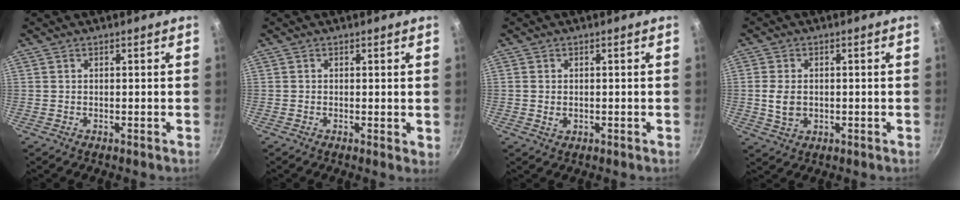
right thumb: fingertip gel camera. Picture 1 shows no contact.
{"total": 1.3, "force": [0.1, 0.6, 1.1], "torque": [-0.014, -0.004, -0.002]}
{"total": 1.8, "force": [-0.2, 1.4, 1.2], "torque": [-0.020, 0.000, -0.002]}
{"total": 5.0, "force": [-0.2, 3.7, 3.4], "torque": [-0.063, 0.004, -0.001]}